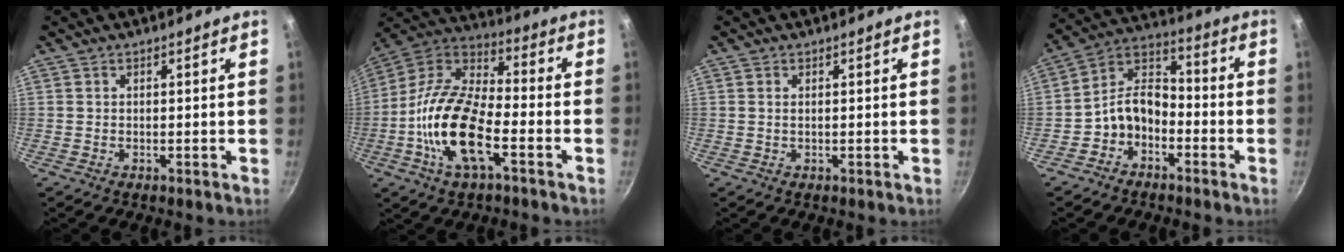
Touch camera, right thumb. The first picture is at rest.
{"total": 18.4, "force": [-5.8, 8.3, 15.3], "torque": [-0.290, 0.040, -0.129]}
{"total": 0.8, "force": [0.2, 0.4, 0.6], "torque": [-0.011, 0.000, 0.004]}
{"total": 9.3, "force": [-3.7, 6.6, 5.4], "torque": [-0.070, 0.060, -0.086]}